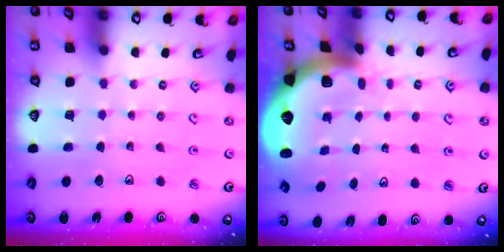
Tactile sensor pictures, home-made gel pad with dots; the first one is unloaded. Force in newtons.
{"total": 2.7, "press": 2.5, "slide": 0.9}